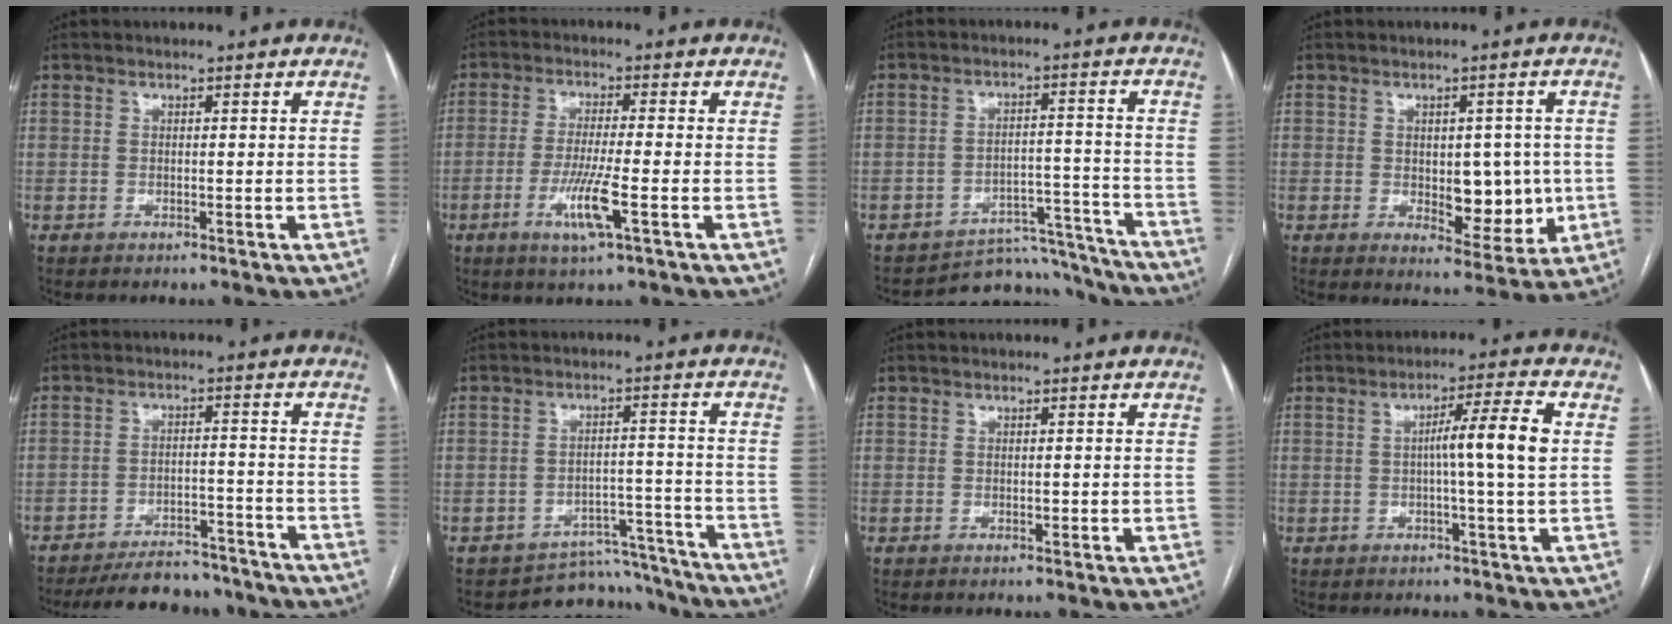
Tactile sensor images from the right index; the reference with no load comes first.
{"total": 7.2, "force": [-2.7, -0.1, 6.6], "torque": [-0.130, -0.017, -0.050]}
{"total": 10.6, "force": [-10.3, 2.6, -1.1], "torque": [0.035, 0.046, -0.142]}
{"total": 8.4, "force": [-0.5, 4.6, 7.0], "torque": [-0.074, 0.004, 0.006]}
{"total": 13.0, "force": [-11.9, 3.7, 3.8], "torque": [-0.052, 0.006, -0.162]}
{"total": 8.8, "force": [-8.2, 3.0, -1.1], "torque": [0.033, 0.047, -0.109]}
{"total": 0.9, "force": [0.0, 0.5, 0.7], "torque": [-0.010, -0.002, 0.001]}
{"total": 7.4, "force": [0.5, -1.0, 7.3], "torque": [-0.116, 0.007, 0.007]}